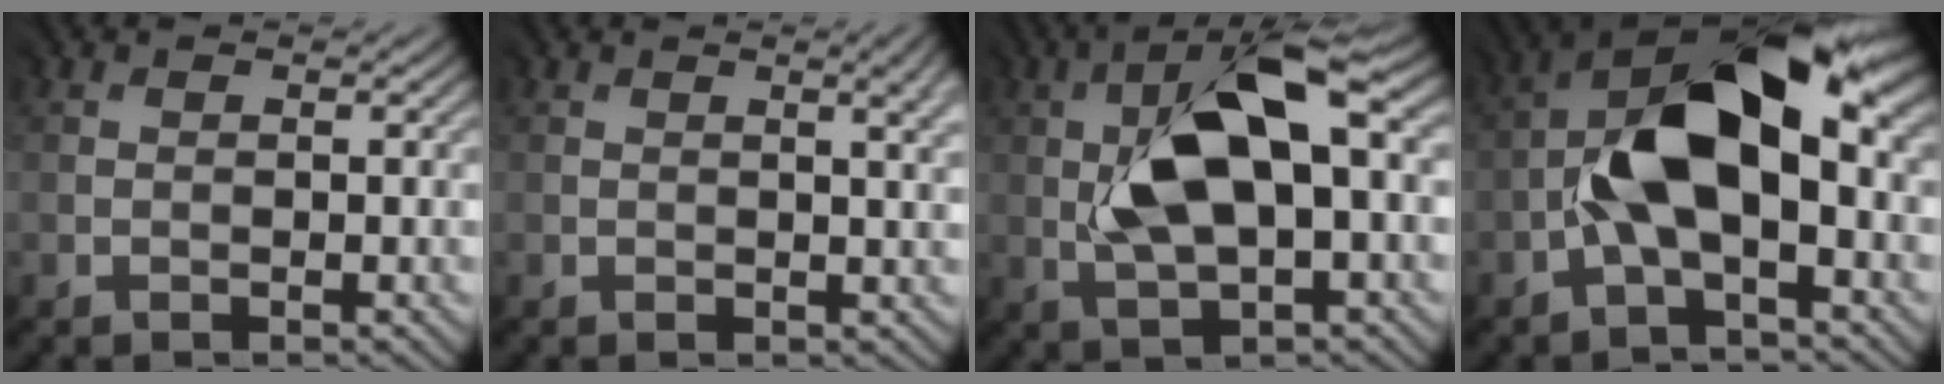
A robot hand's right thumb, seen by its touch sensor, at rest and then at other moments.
{"total": 3.8, "force": [0.7, 1.5, 3.4], "torque": [-0.022, 0.009, 0.005]}
{"total": 10.7, "force": [1.5, 4.6, 9.6], "torque": [-0.188, 0.014, 0.027]}
{"total": 11.6, "force": [-0.7, 5.5, 10.2], "torque": [-0.182, 0.026, -0.024]}